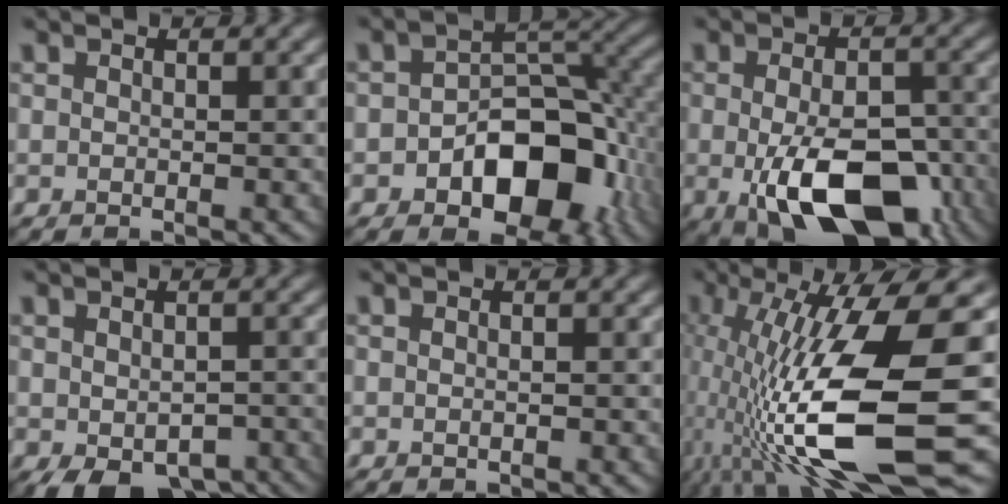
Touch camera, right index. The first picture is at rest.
{"total": 9.9, "force": [-3.5, 6.1, 6.9], "torque": [-0.087, 0.001, -0.055]}
{"total": 12.1, "force": [-4.2, 6.0, 9.6], "torque": [-0.161, -0.021, -0.059]}
{"total": 5.9, "force": [-3.5, 2.8, 3.7], "torque": [-0.048, -0.022, -0.043]}
{"total": 0.0}
{"total": 14.5, "force": [-1.9, 4.3, 13.7], "torque": [-0.272, -0.009, -0.029]}